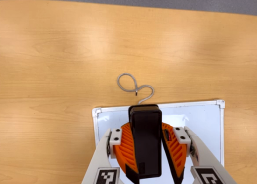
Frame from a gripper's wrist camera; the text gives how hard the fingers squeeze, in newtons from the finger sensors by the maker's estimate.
{"total": 10.7, "left": 10.9, "right": 10.6}